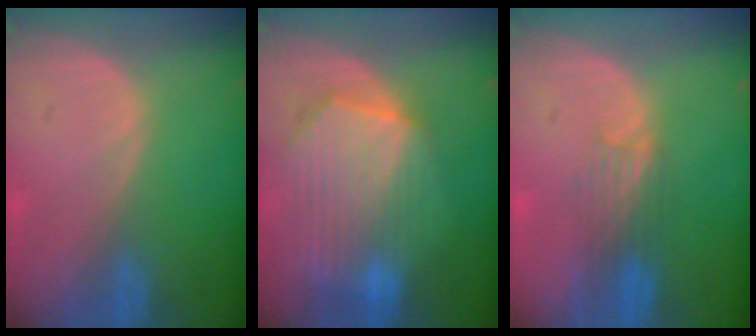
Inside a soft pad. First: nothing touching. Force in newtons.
{"total": 10.3, "press": 8.9, "slide": 5.1}
{"total": 3.5, "press": 3.2, "slide": 1.5}